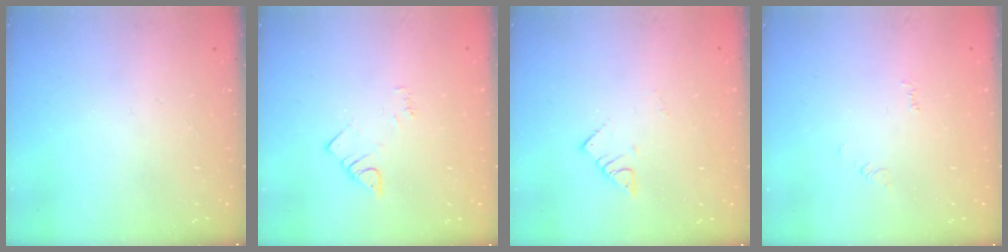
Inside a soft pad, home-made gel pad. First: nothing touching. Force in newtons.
{"total": 3.0, "press": 2.9, "slide": 0.5}
{"total": 2.4, "press": 2.4, "slide": 0.4}
{"total": 2.5, "press": 2.5, "slide": 0.4}